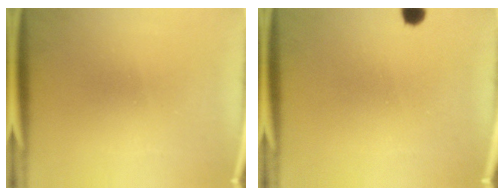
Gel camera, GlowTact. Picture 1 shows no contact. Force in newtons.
{"total": 2.1}